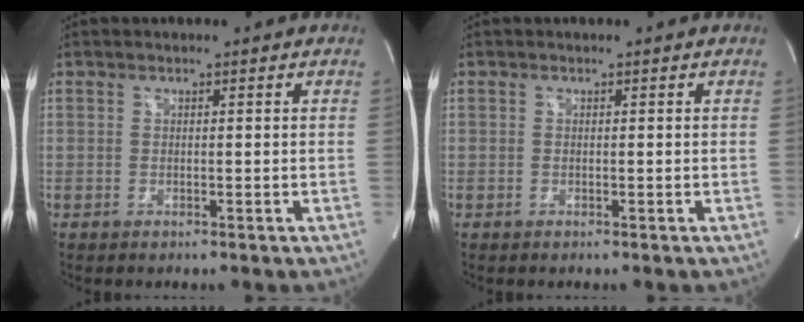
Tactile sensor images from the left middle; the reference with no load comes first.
{"total": 0.0}